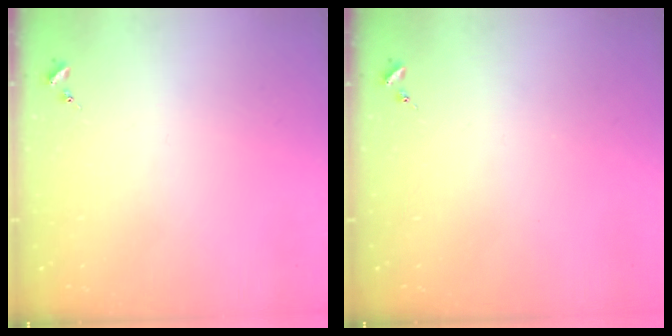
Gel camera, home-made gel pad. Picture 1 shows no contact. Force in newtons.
{"total": 0.0}